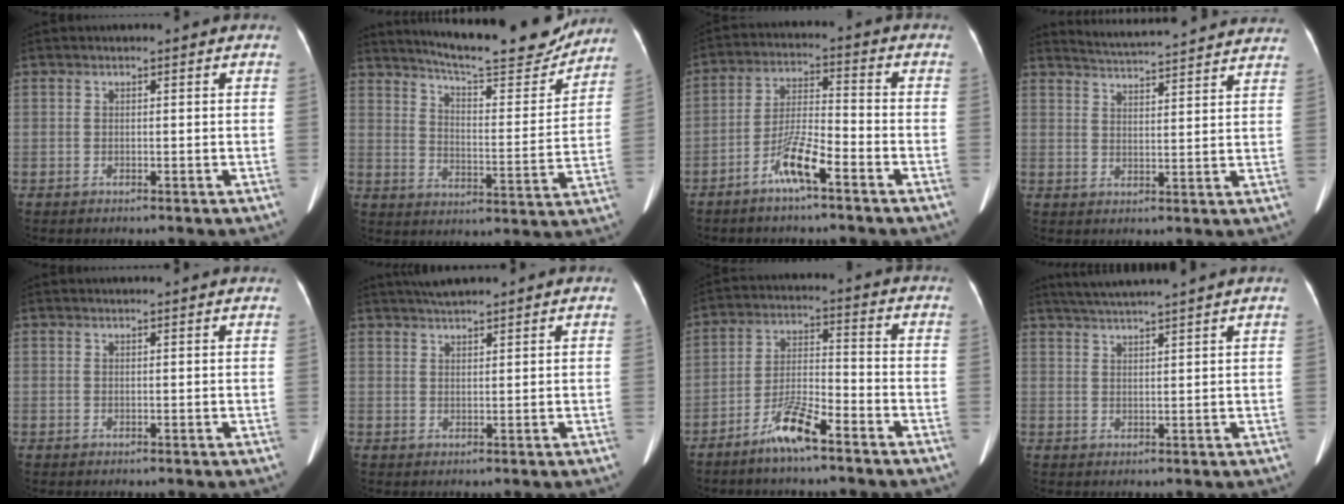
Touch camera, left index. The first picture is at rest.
{"total": 19.3, "force": [17.6, 2.1, 7.5], "torque": [-0.116, -0.036, 0.237]}
{"total": 7.4, "force": [-4.8, 0.7, 5.6], "torque": [-0.119, -0.002, -0.092]}
{"total": 18.2, "force": [17.4, 1.1, 5.0], "torque": [-0.079, -0.009, 0.217]}
{"total": 4.1, "force": [3.9, 0.3, 1.2], "torque": [-0.015, 0.021, 0.041]}
{"total": 4.3, "force": [3.7, 0.5, 1.9], "torque": [-0.033, 0.021, 0.064]}
{"total": 7.6, "force": [-5.6, 0.8, 5.1], "torque": [-0.108, -0.010, -0.107]}
{"total": 8.3, "force": [7.4, -1.3, 3.6], "torque": [-0.062, 0.025, 0.112]}